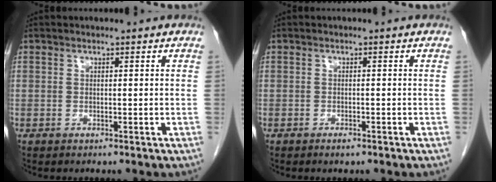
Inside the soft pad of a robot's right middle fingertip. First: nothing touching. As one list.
[{"total": 0.9, "force": [-0.7, 0.3, 0.5], "torque": [-0.010, 0.000, -0.008]}]